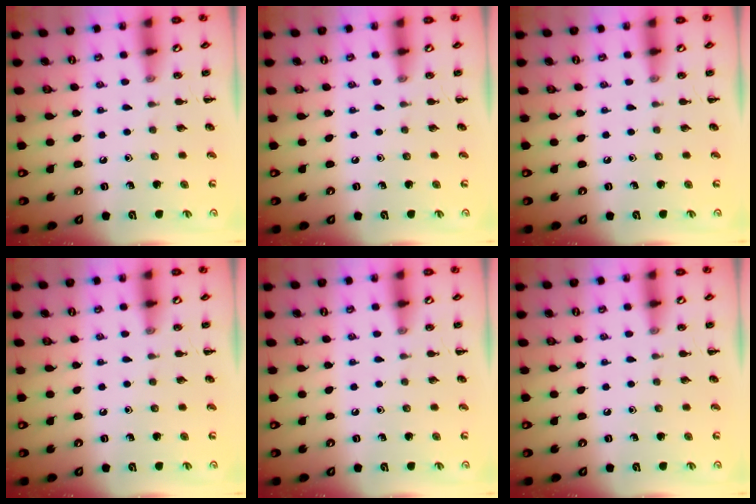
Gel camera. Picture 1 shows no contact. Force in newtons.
{"total": 0.0}
{"total": 0.0}
{"total": 0.0}
{"total": 0.0}
{"total": 0.0}